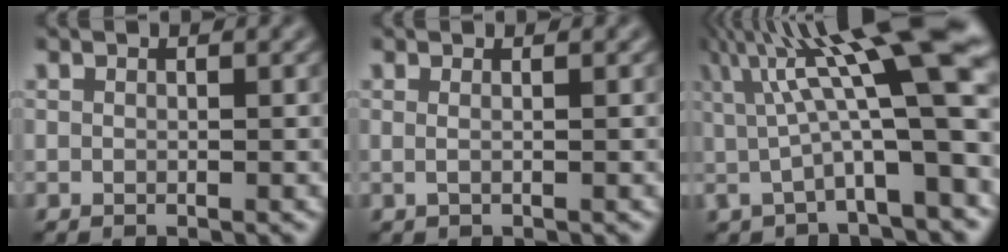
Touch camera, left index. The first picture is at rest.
{"total": 1.0, "force": [0.1, 0.4, 0.9], "torque": [-0.014, -0.003, -0.007]}
{"total": 13.1, "force": [3.6, 2.8, 12.2], "torque": [-0.186, 0.017, 0.063]}